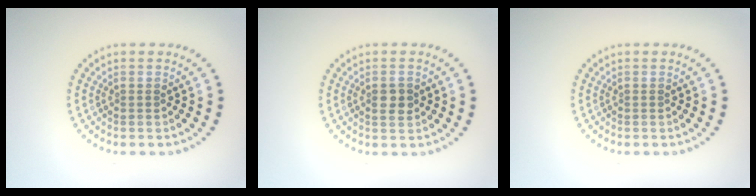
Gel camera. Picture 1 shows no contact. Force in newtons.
{"total": 1.8, "press": 1.8, "slide": 0.2}
{"total": 0.0}